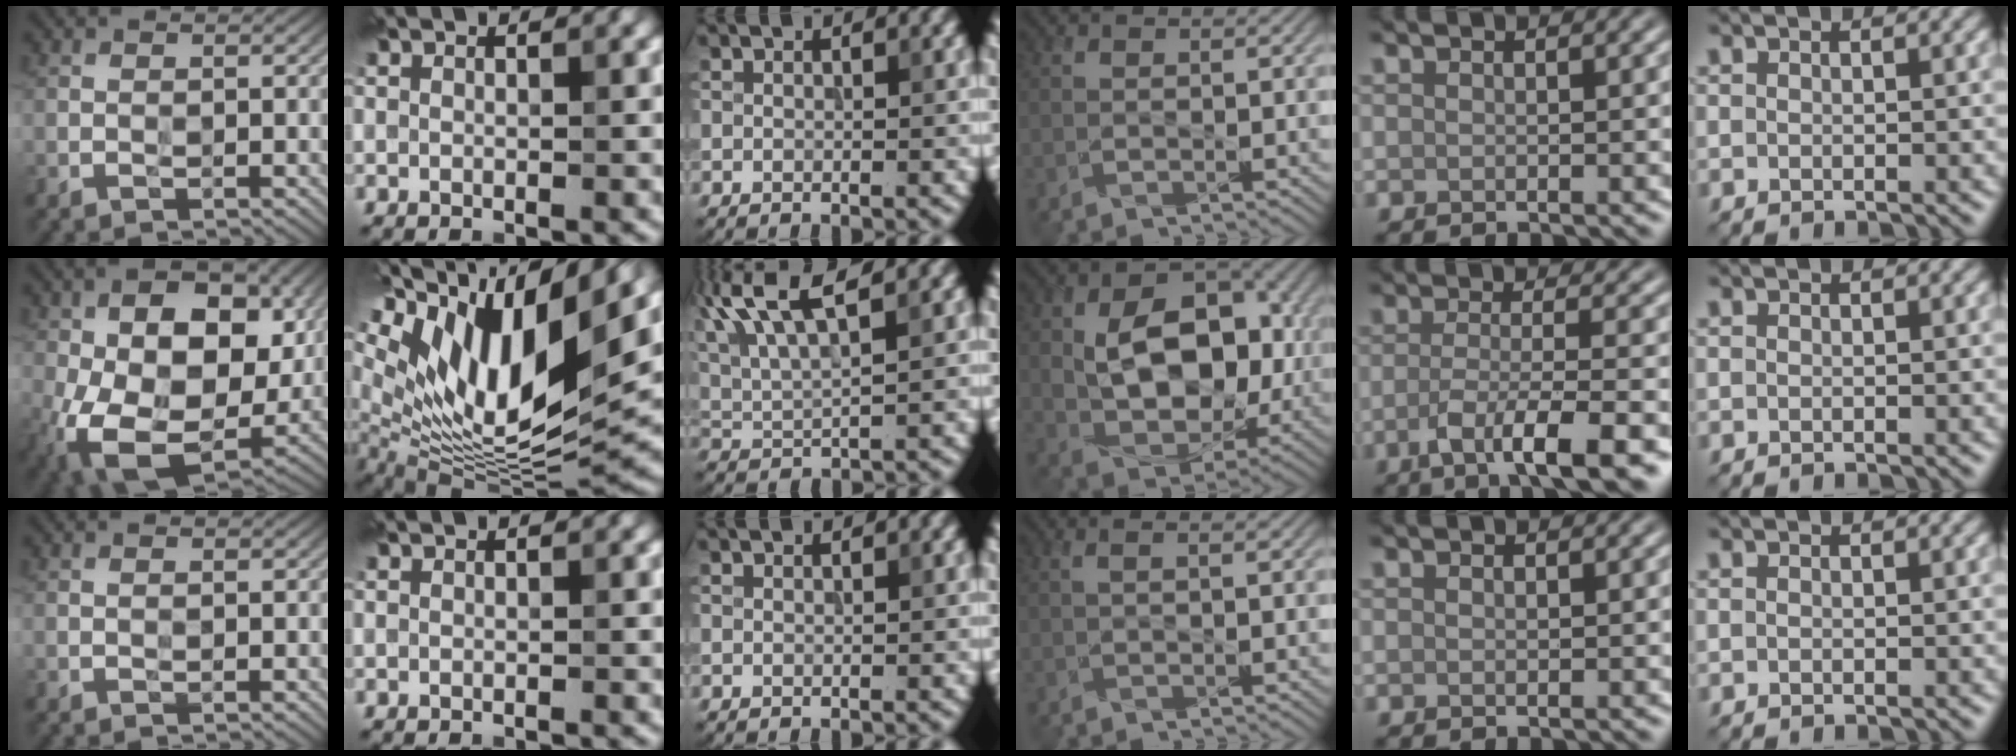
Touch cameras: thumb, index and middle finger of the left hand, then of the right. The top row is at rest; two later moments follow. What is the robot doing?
{"motion": "wipe", "object": "glasses"}